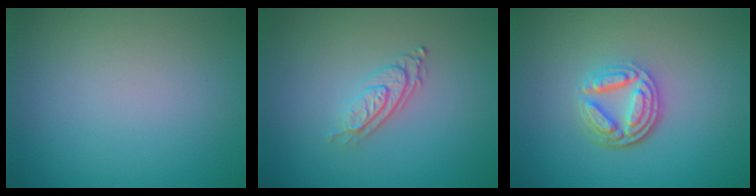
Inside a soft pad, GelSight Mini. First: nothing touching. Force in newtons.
{"total": 2.8, "press": 2.0, "slide": 2.1}
{"total": 4.3, "press": 3.4, "slide": 2.7}